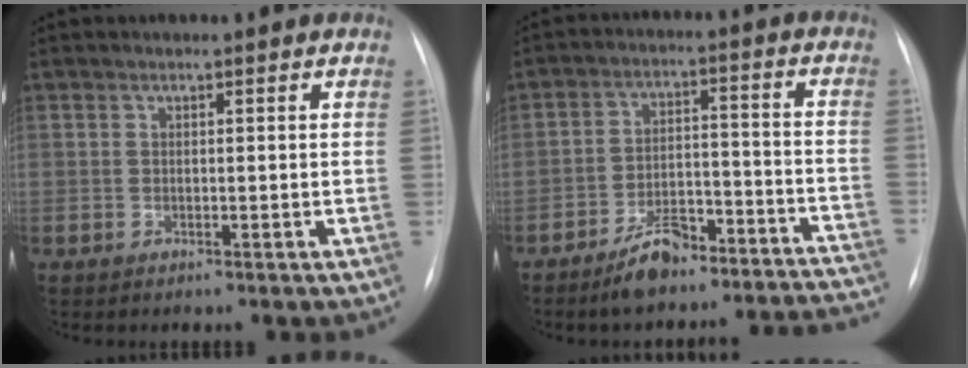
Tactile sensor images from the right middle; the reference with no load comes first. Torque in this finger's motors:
{"motor_torque": [0.97, -1.17, 0.63, 0.12]}